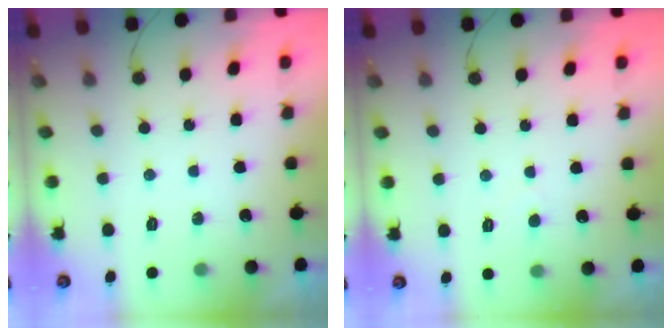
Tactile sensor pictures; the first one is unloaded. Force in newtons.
{"total": 2.0, "press": 2.0, "slide": 0.2}